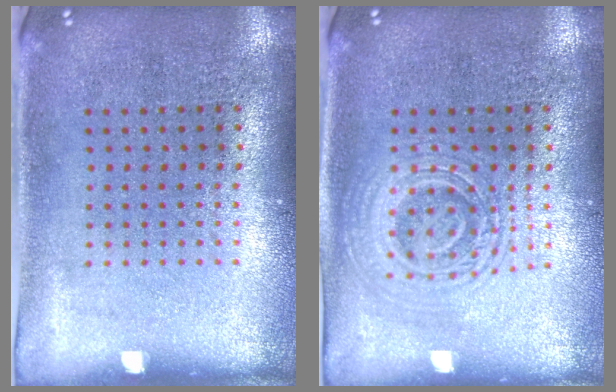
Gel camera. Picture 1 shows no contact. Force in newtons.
{"total": 2.9, "press": 2.8, "slide": 0.5}